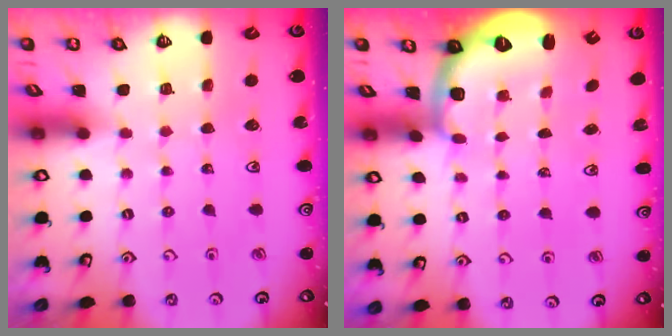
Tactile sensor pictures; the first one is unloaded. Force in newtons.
{"total": 2.1, "press": 1.9, "slide": 1.0}